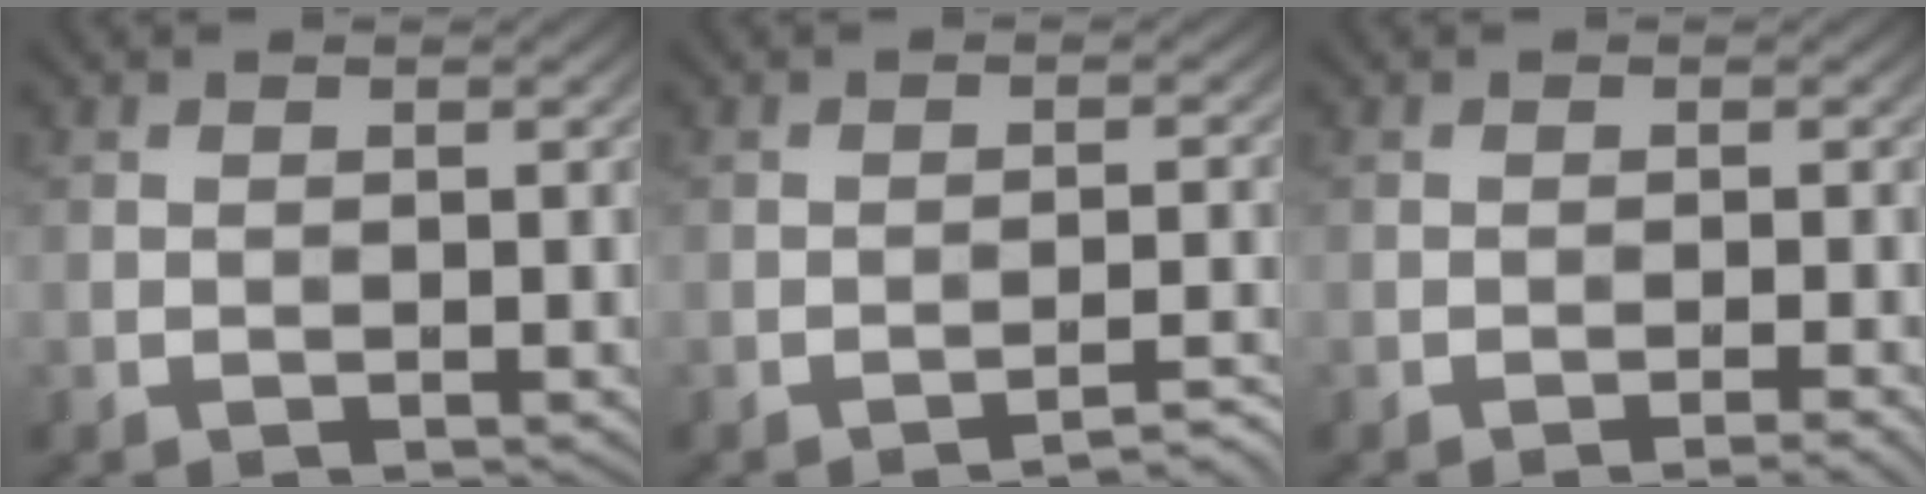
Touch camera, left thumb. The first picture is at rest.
{"total": 3.0, "force": [-2.6, 0.2, 1.5], "torque": [-0.018, 0.014, -0.042]}
{"total": 1.8, "force": [-1.0, 0.3, 1.5], "torque": [-0.019, 0.004, -0.019]}